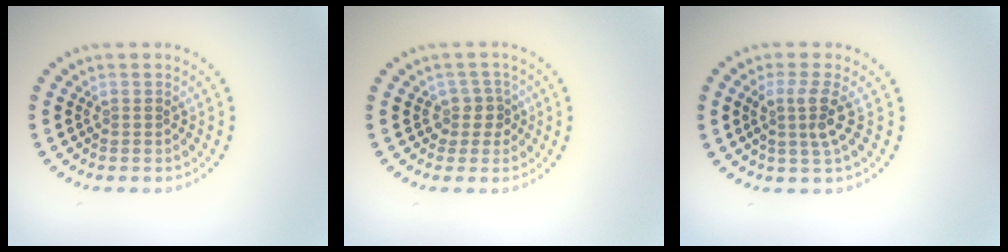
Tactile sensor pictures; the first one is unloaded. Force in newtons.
{"total": 1.8, "press": 1.5, "slide": 1.1}
{"total": 2.7, "press": 2.0, "slide": 1.9}